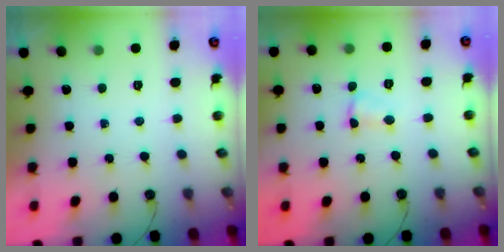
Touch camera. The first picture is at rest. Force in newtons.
{"total": 2.8, "press": 2.8, "slide": 0.5}